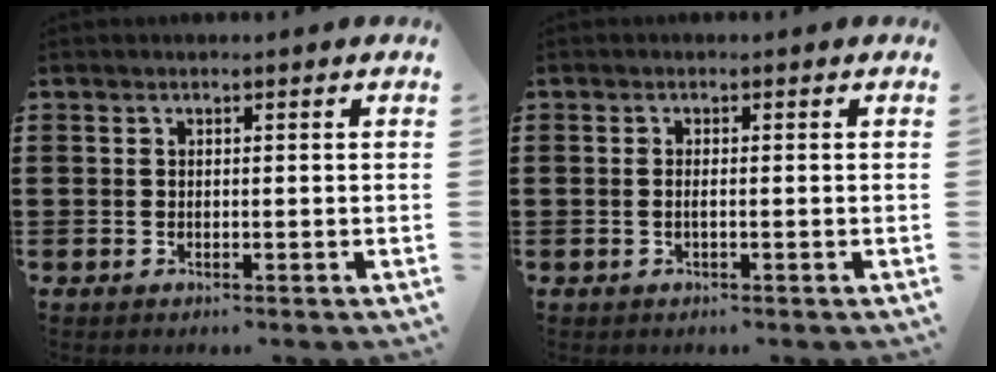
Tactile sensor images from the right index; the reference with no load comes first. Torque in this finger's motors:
{"motor_torque": [-0.06, 2.08, -0.08, -0.01]}